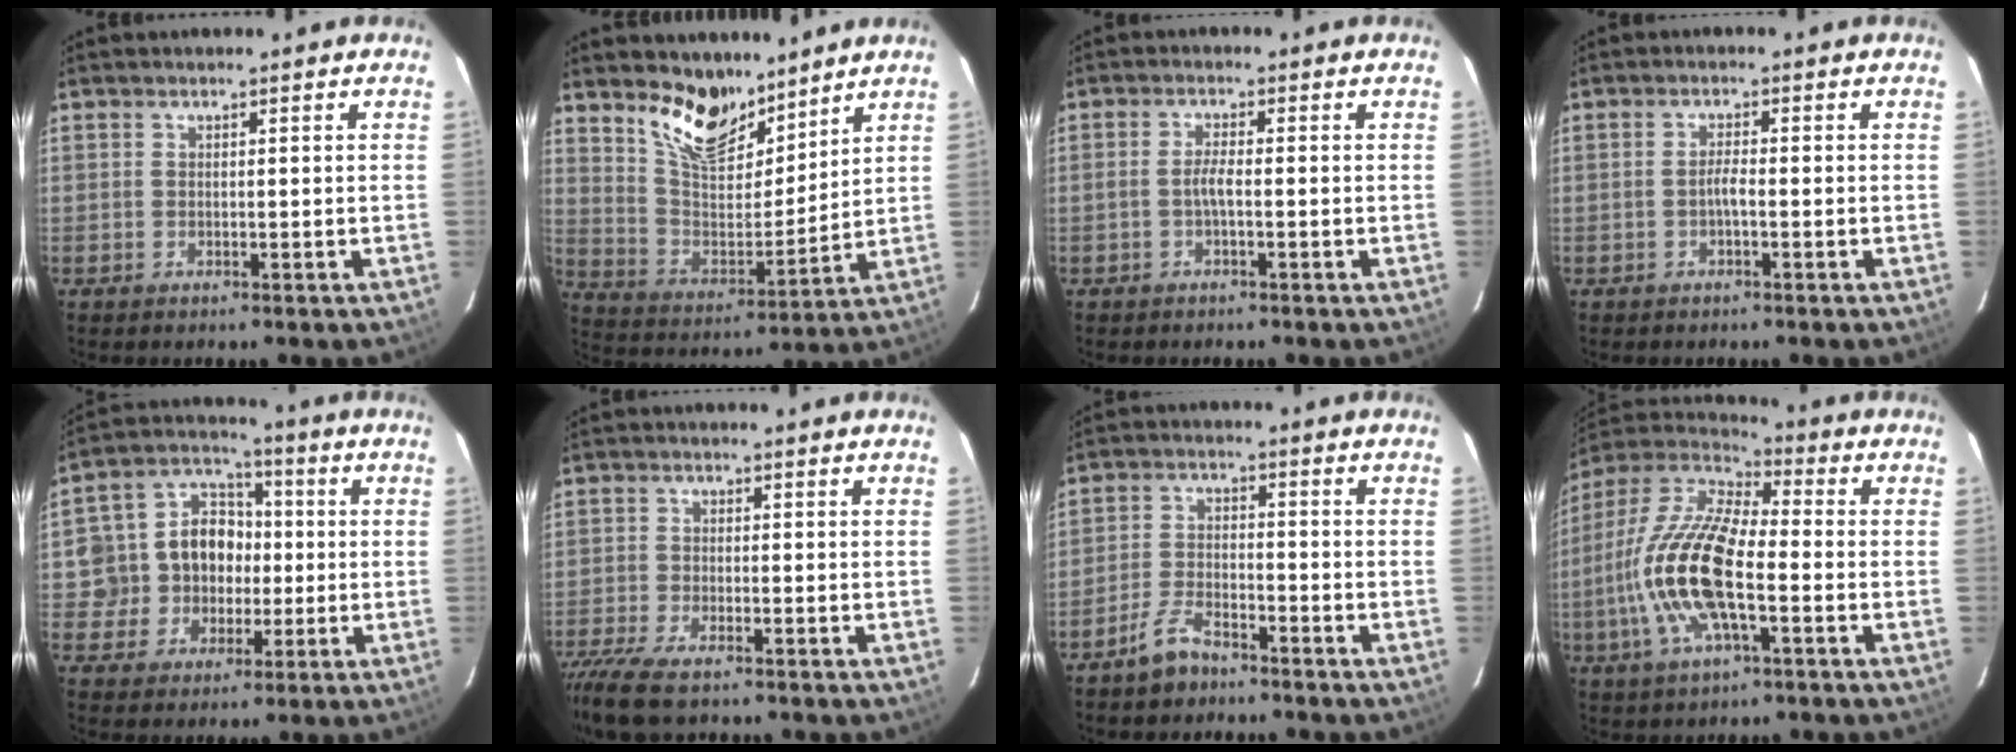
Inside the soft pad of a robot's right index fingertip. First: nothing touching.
{"total": 12.9, "force": [10.0, 5.4, 6.1], "torque": [-0.119, -0.003, 0.188]}
{"total": 2.2, "force": [-0.7, 0.2, 2.1], "torque": [-0.043, 0.004, -0.015]}
{"total": 1.6, "force": [-0.7, 0.1, 1.4], "torque": [-0.028, 0.004, -0.015]}
{"total": 11.7, "force": [-0.8, 10.7, 4.7], "torque": [-0.113, 0.042, -0.012]}
{"total": 9.8, "force": [-7.7, 2.7, 5.4], "torque": [-0.138, -0.041, -0.148]}
{"total": 5.6, "force": [-4.5, 2.1, 2.6], "torque": [-0.064, 0.009, -0.086]}
{"total": 18.3, "force": [-4.3, 6.5, 16.5], "torque": [-0.341, -0.004, -0.093]}